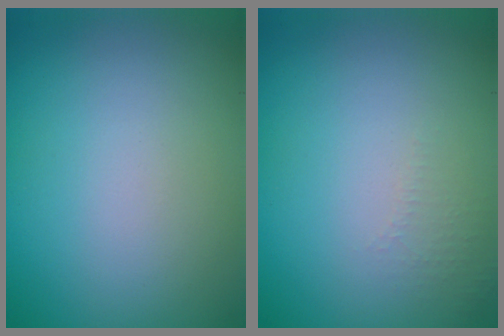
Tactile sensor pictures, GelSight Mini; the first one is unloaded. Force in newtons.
{"total": 1.0, "press": 0.9, "slide": 0.3}